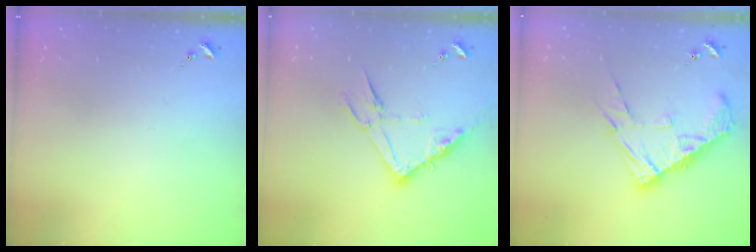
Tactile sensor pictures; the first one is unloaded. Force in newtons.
{"total": 13.3, "press": 13.3, "slide": 1.0}
{"total": 13.3, "press": 13.2, "slide": 1.2}